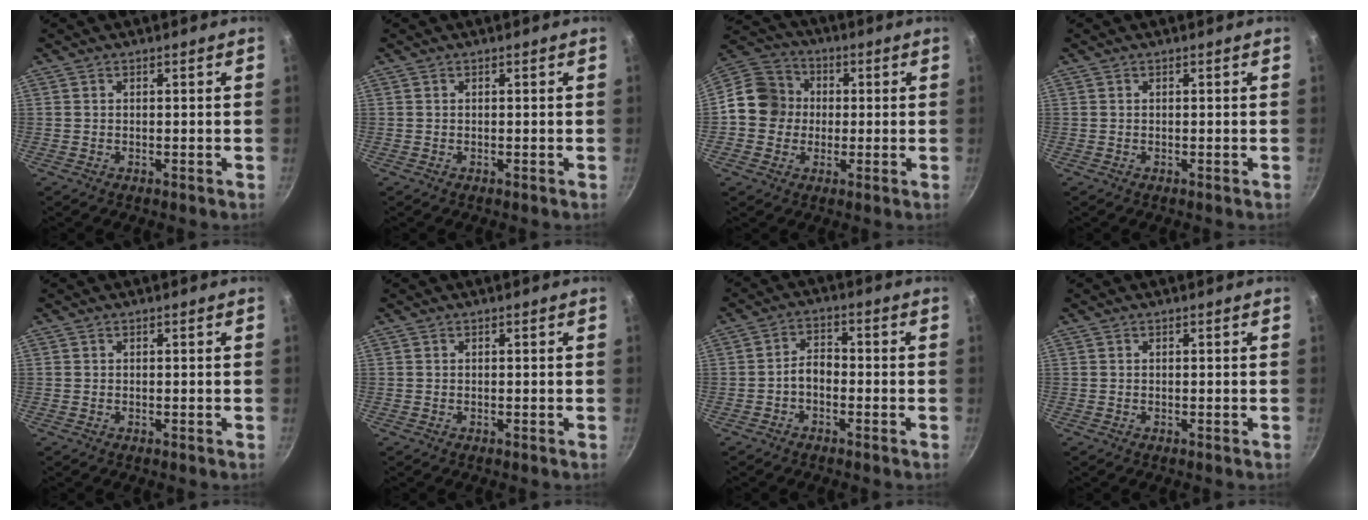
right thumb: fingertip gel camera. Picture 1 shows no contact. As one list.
[{"total": 0.0}, {"total": 11.2, "force": [-0.2, 10.2, 4.6], "torque": [-0.049, 0.025, -0.026]}, {"total": 0.0}, {"total": 0.0}, {"total": 0.0}, {"total": 3.8, "force": [-1.6, 2.3, 2.5], "torque": [-0.034, 0.027, -0.035]}, {"total": 0.0}]